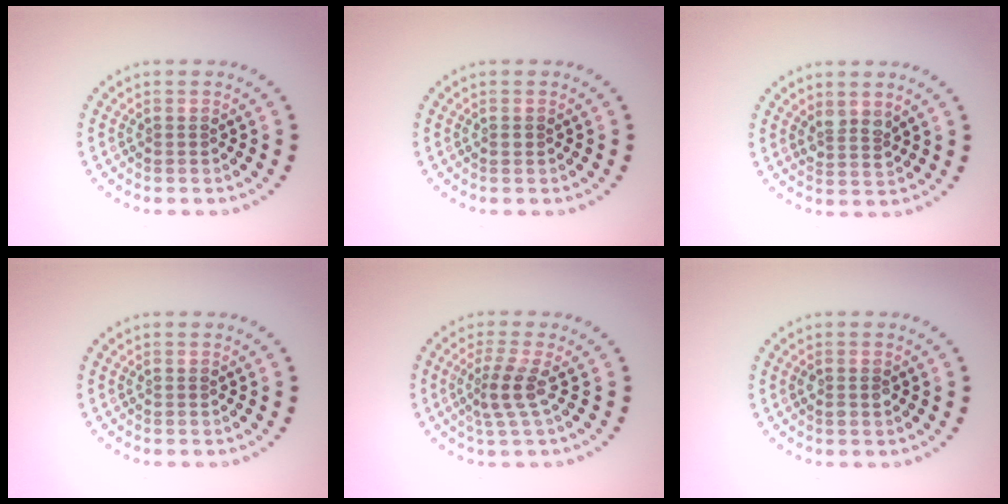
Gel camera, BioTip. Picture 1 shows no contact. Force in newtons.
{"total": 0.6, "press": 0.6, "slide": 0.1}
{"total": 1.8, "press": 1.6, "slide": 0.9}
{"total": 0.0}
{"total": 2.5, "press": 1.8, "slide": 1.8}
{"total": 1.0, "press": 1.0, "slide": 0.2}